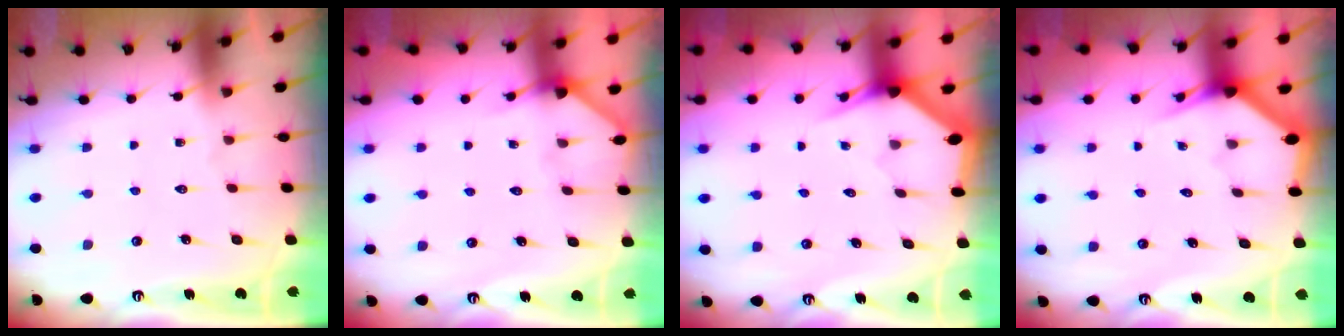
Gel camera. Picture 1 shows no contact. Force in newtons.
{"total": 4.4, "press": 4.3, "slide": 0.5}
{"total": 3.0, "press": 3.0, "slide": 0.1}
{"total": 3.0, "press": 3.0, "slide": 0.1}